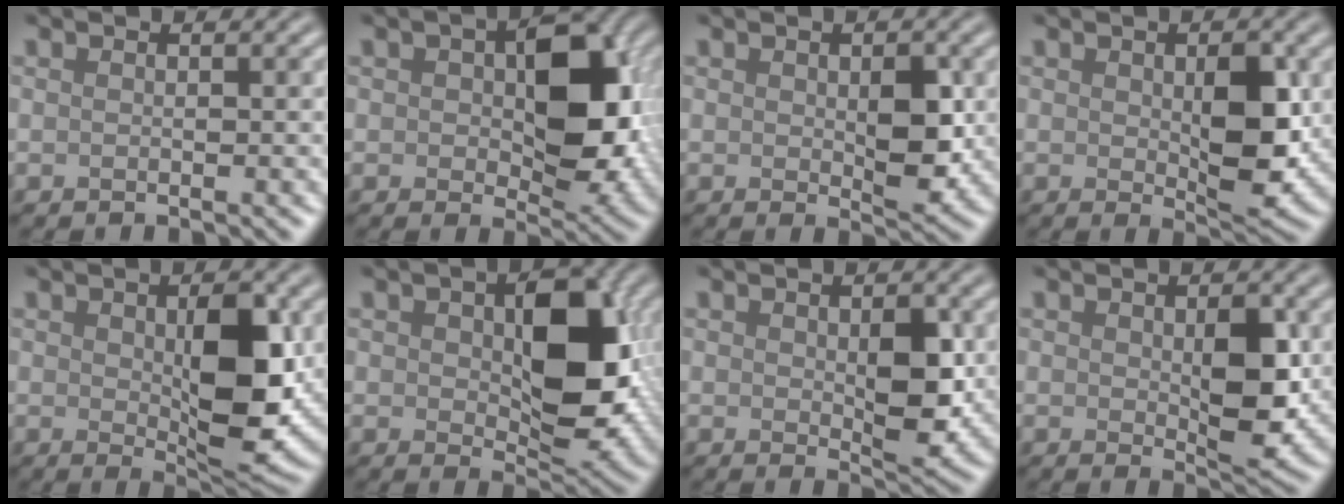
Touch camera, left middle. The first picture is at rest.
{"total": 9.1, "force": [0.8, 4.9, 7.7], "torque": [-0.108, 0.002, 0.014]}
{"total": 3.7, "force": [0.1, 1.8, 3.2], "torque": [-0.049, -0.008, 0.008]}
{"total": 5.3, "force": [0.2, 2.4, 4.7], "torque": [-0.076, -0.010, 0.011]}
{"total": 7.3, "force": [0.3, 2.9, 6.7], "torque": [-0.102, -0.010, 0.015]}
{"total": 9.1, "force": [0.8, 5.0, 7.5], "torque": [-0.115, -0.006, 0.020]}
{"total": 4.2, "force": [0.1, 2.0, 3.6], "torque": [-0.058, -0.009, 0.011]}
{"total": 4.7, "force": [0.2, 2.1, 4.2], "torque": [-0.068, -0.009, 0.011]}